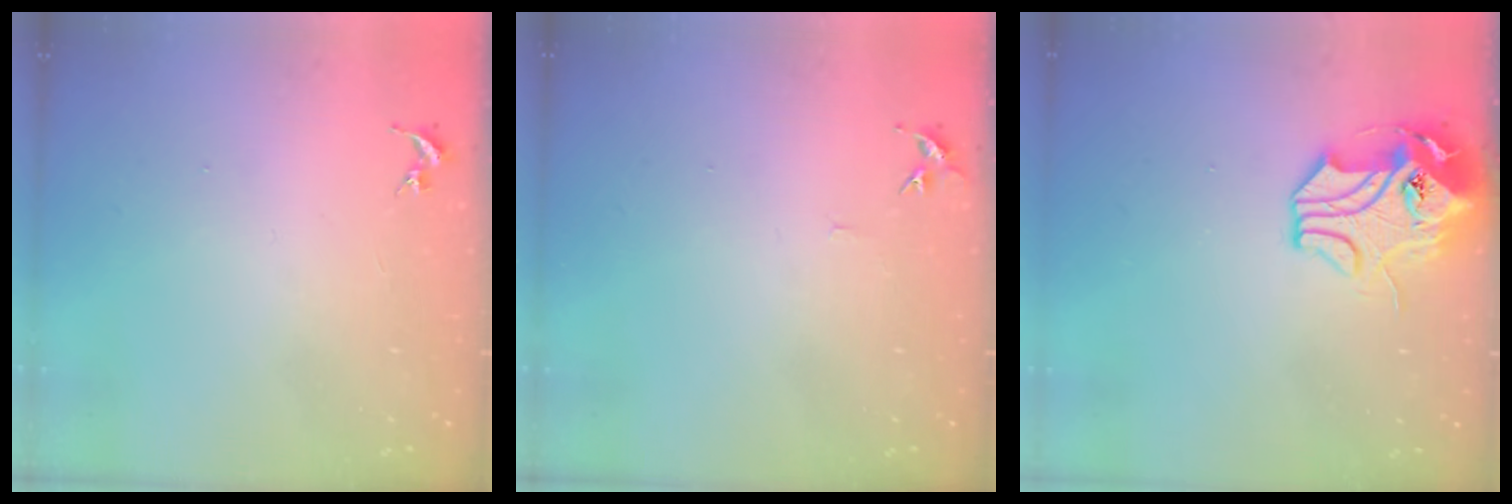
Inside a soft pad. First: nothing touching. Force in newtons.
{"total": 4.5, "press": 4.5, "slide": 0.5}
{"total": 10.6, "press": 10.5, "slide": 1.6}